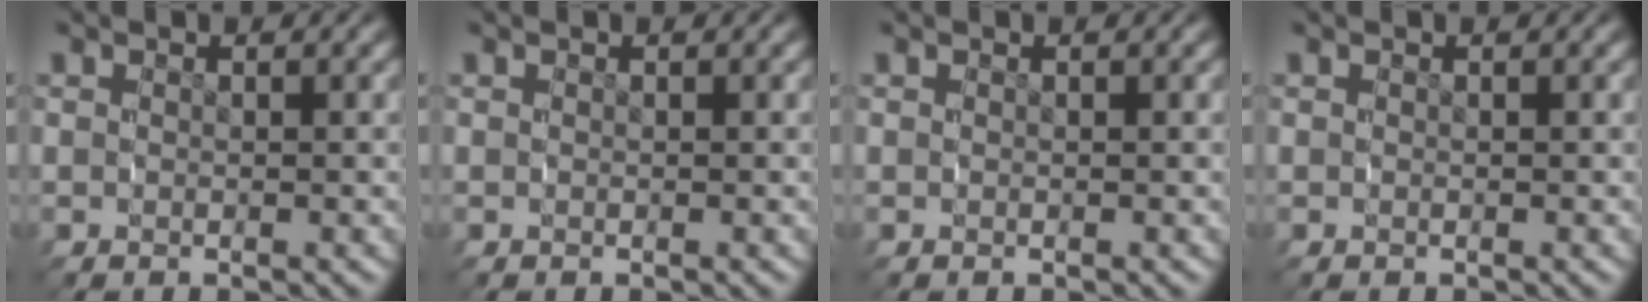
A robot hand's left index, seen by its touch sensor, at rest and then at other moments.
{"total": 0.0}
{"total": 0.0}
{"total": 0.0}